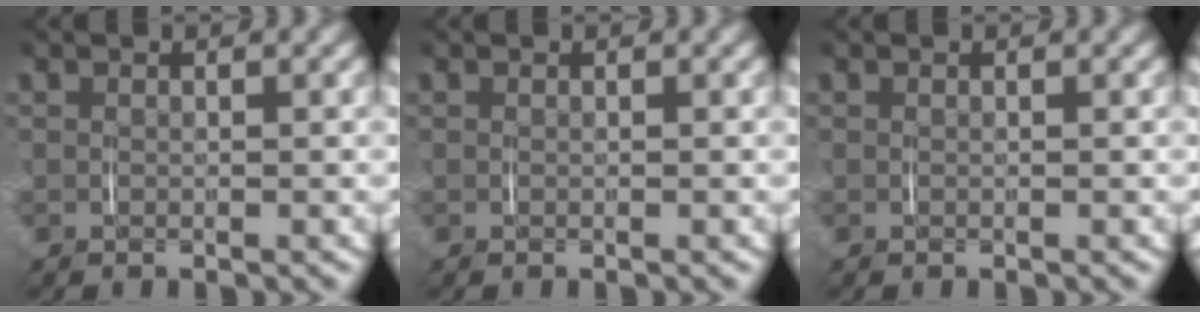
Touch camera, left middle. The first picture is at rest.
{"total": 0.0}
{"total": 0.0}